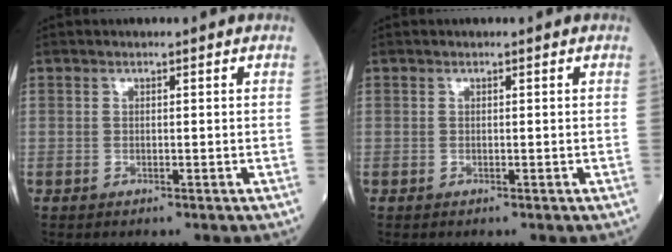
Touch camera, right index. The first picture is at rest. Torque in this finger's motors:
{"motor_torque": [0.02, -0.07, 0.07, 0.01]}